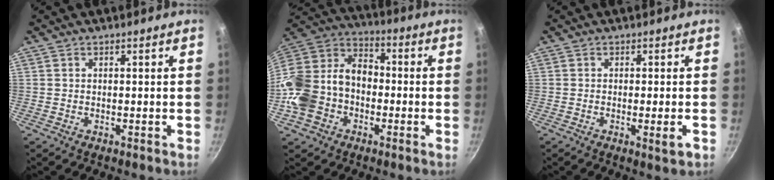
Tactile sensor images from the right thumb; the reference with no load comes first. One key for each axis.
{"total": 20.4, "fx": -5.0, "fy": 15.6, "fz": 12.1, "tx": -0.231, "ty": 0.076, "tz": -0.106}
{"total": 2.9, "fx": -0.9, "fy": 0.3, "fz": 2.8, "tx": -0.052, "ty": -0.003, "tz": -0.015}